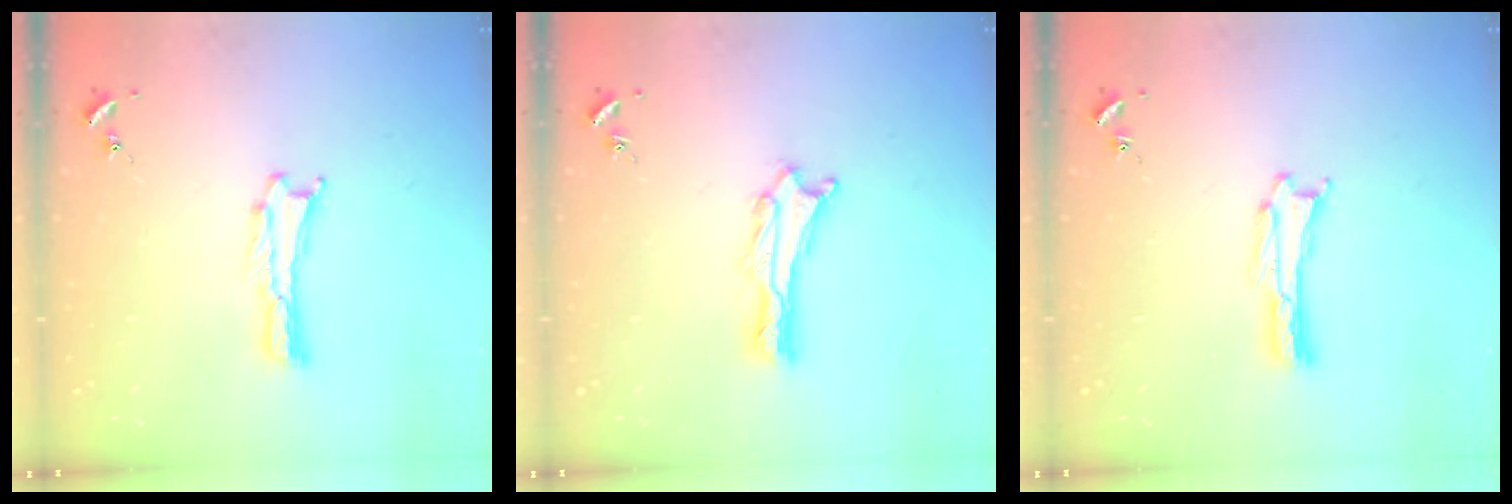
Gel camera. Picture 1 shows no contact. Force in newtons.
{"total": 1.1, "press": 1.1, "slide": 0.2}
{"total": 0.0}